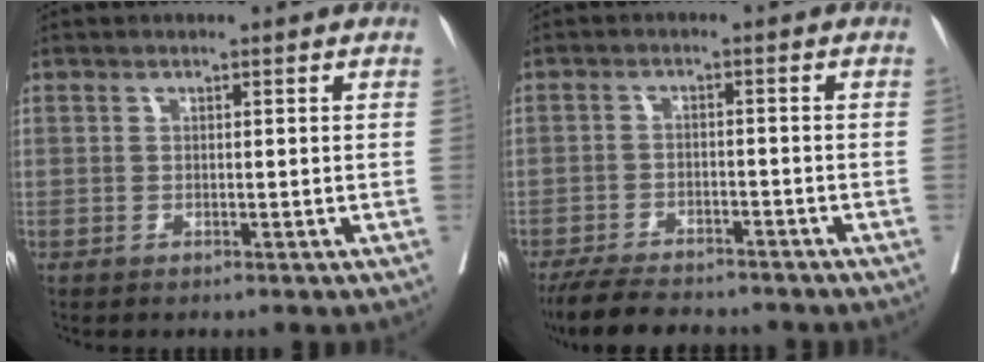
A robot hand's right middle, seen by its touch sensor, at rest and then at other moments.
{"total": 9.6, "force": [-8.5, 2.2, 3.9], "torque": [-0.063, -0.016, -0.133]}